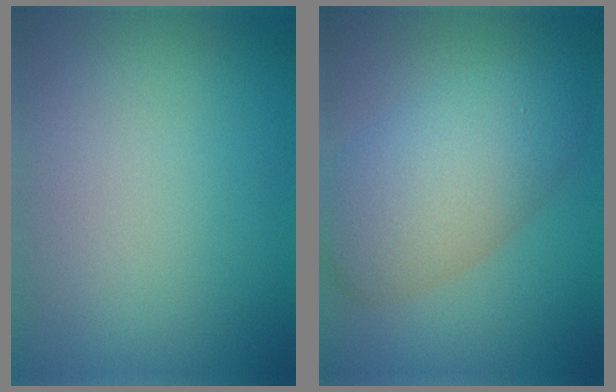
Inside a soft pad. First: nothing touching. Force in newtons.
{"total": 6.3, "press": 6.3, "slide": 0.3}